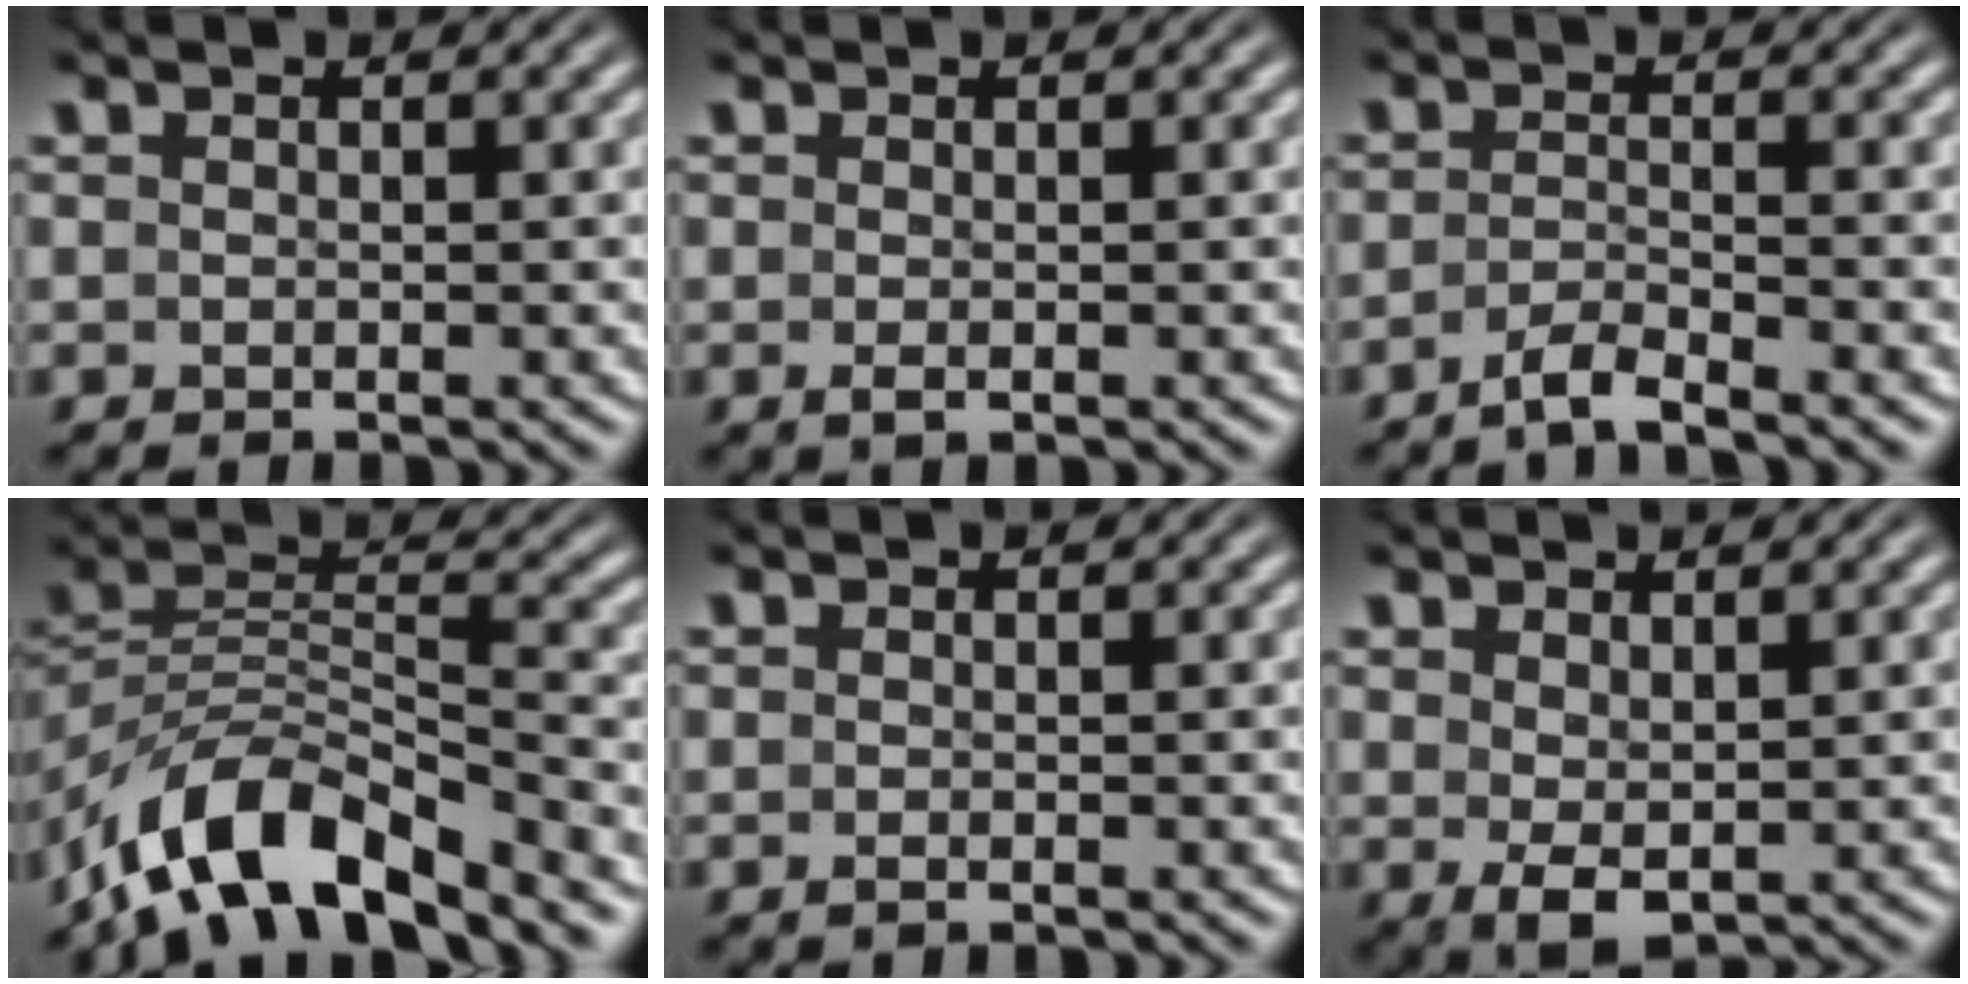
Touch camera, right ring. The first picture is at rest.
{"total": 0.7, "force": [-0.4, -0.1, 0.5], "torque": [-0.013, -0.005, -0.002]}
{"total": 2.6, "force": [-2.4, 0.0, 1.1], "torque": [-0.021, -0.004, -0.040]}
{"total": 9.5, "force": [-5.7, 4.8, 5.8], "torque": [-0.120, -0.039, -0.076]}
{"total": 0.6, "force": [-0.5, -0.1, 0.3], "torque": [-0.006, 0.000, -0.009]}
{"total": 2.4, "force": [-0.5, 1.1, 2.1], "torque": [-0.040, -0.019, 0.012]}